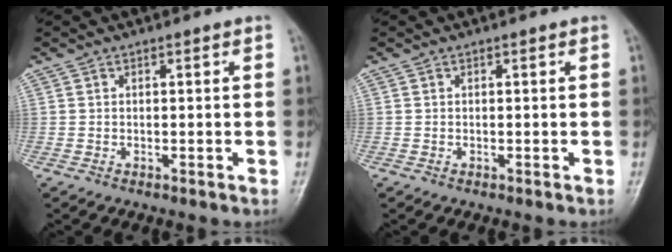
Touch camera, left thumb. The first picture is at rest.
{"total": 0.0}